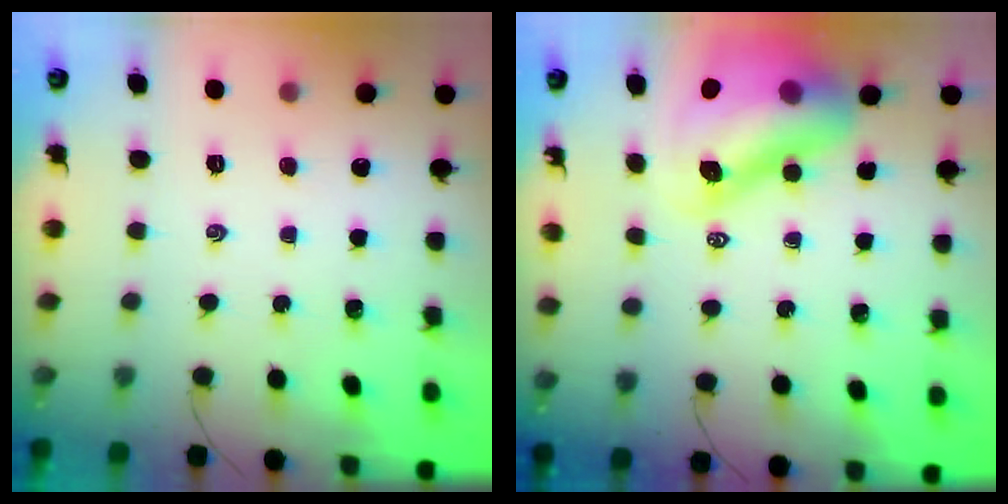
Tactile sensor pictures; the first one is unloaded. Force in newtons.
{"total": 17.4, "press": 16.6, "slide": 5.1}